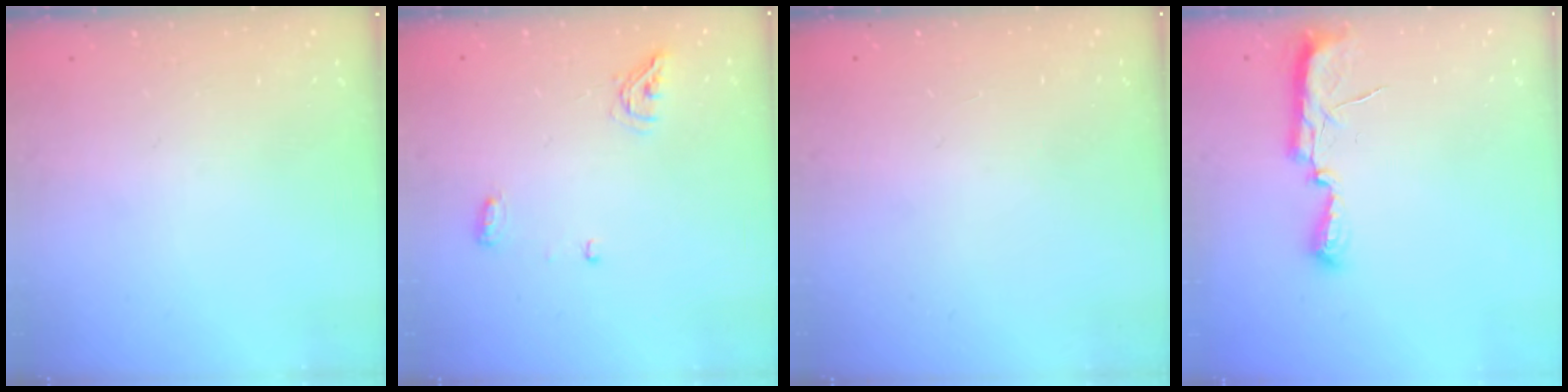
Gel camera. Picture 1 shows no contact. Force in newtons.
{"total": 5.8, "press": 5.7, "slide": 0.9}
{"total": 0.9, "press": 0.9, "slide": 0.0}
{"total": 8.8, "press": 8.2, "slide": 3.2}